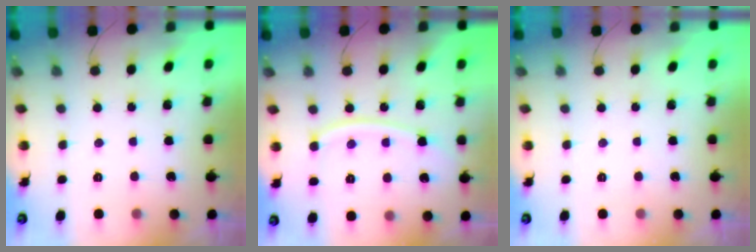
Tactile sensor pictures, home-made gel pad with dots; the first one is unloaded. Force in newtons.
{"total": 12.0, "press": 11.9, "slide": 1.3}
{"total": 0.0}